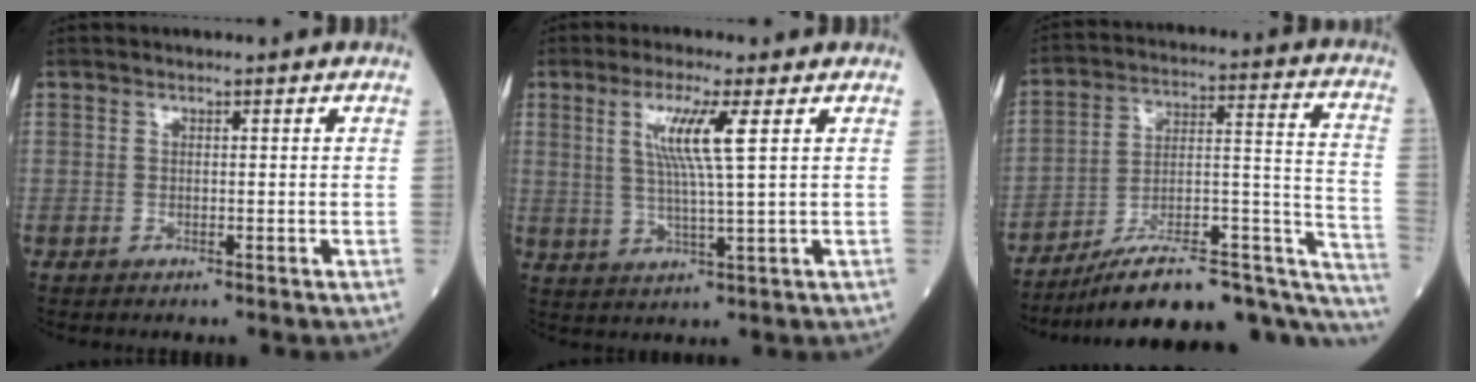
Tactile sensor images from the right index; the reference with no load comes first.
{"total": 7.2, "force": [2.4, -0.6, 6.8], "torque": [-0.137, -0.003, 0.049]}
{"total": 24.0, "force": [-18.4, 5.9, 14.3], "torque": [-0.132, 0.051, -0.267]}